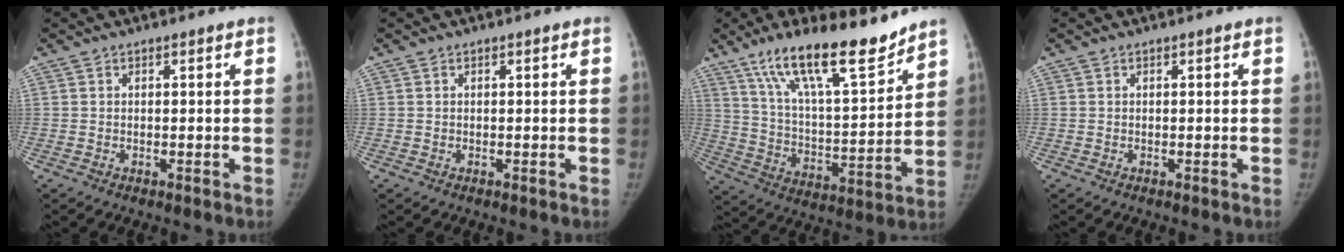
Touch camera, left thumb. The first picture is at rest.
{"total": 0.0}
{"total": 19.3, "force": [14.2, 4.6, 12.2], "torque": [-0.177, -0.077, 0.248]}
{"total": 0.0}